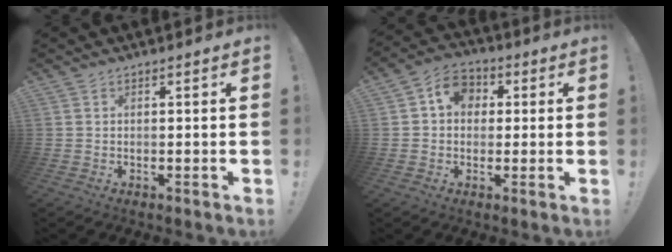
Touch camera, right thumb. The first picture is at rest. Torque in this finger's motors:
{"motor_torque": [-0.16, 0.30, -0.06, 0.17, 0.13]}